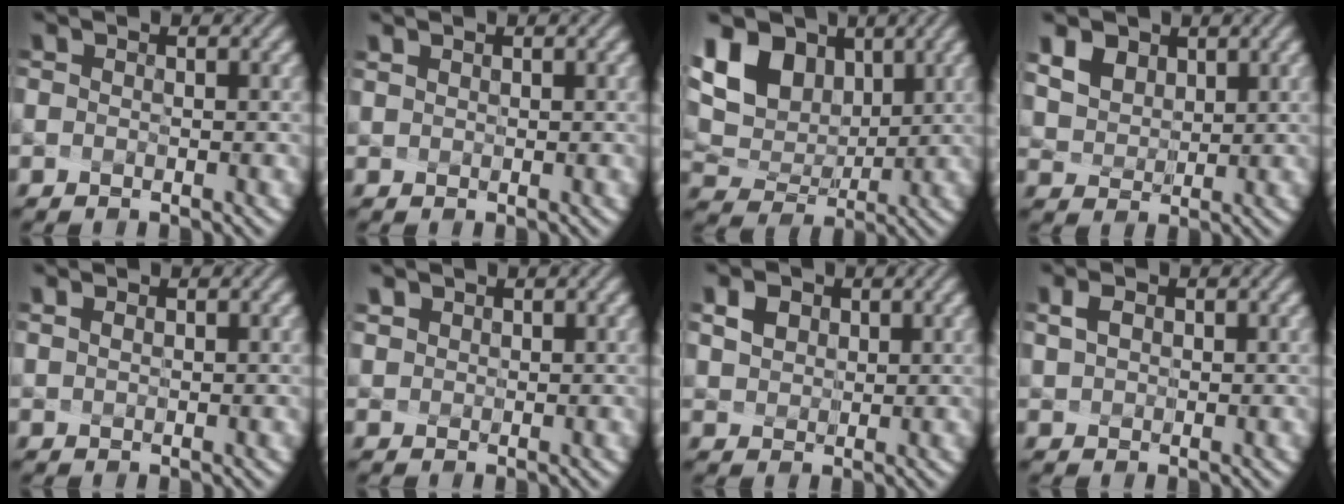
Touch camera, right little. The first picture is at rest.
{"total": 0.9, "force": [0.8, 0.4, 0.2], "torque": [0.001, 0.012, 0.004]}
{"total": 11.0, "force": [5.7, 7.6, 5.6], "torque": [-0.122, 0.026, 0.106]}
{"total": 6.1, "force": [4.1, 3.9, 2.3], "torque": [-0.077, 0.011, 0.075]}
{"total": 1.2, "force": [1.0, 0.5, 0.4], "torque": [-0.007, 0.019, 0.004]}
{"total": 1.8, "force": [1.5, 1.0, 0.4], "torque": [-0.006, 0.013, 0.025]}
{"total": 3.7, "force": [2.3, 2.4, 1.4], "torque": [-0.042, 0.007, 0.041]}
{"total": 0.8, "force": [0.6, 0.4, 0.3], "torque": [-0.009, 0.002, 0.016]}